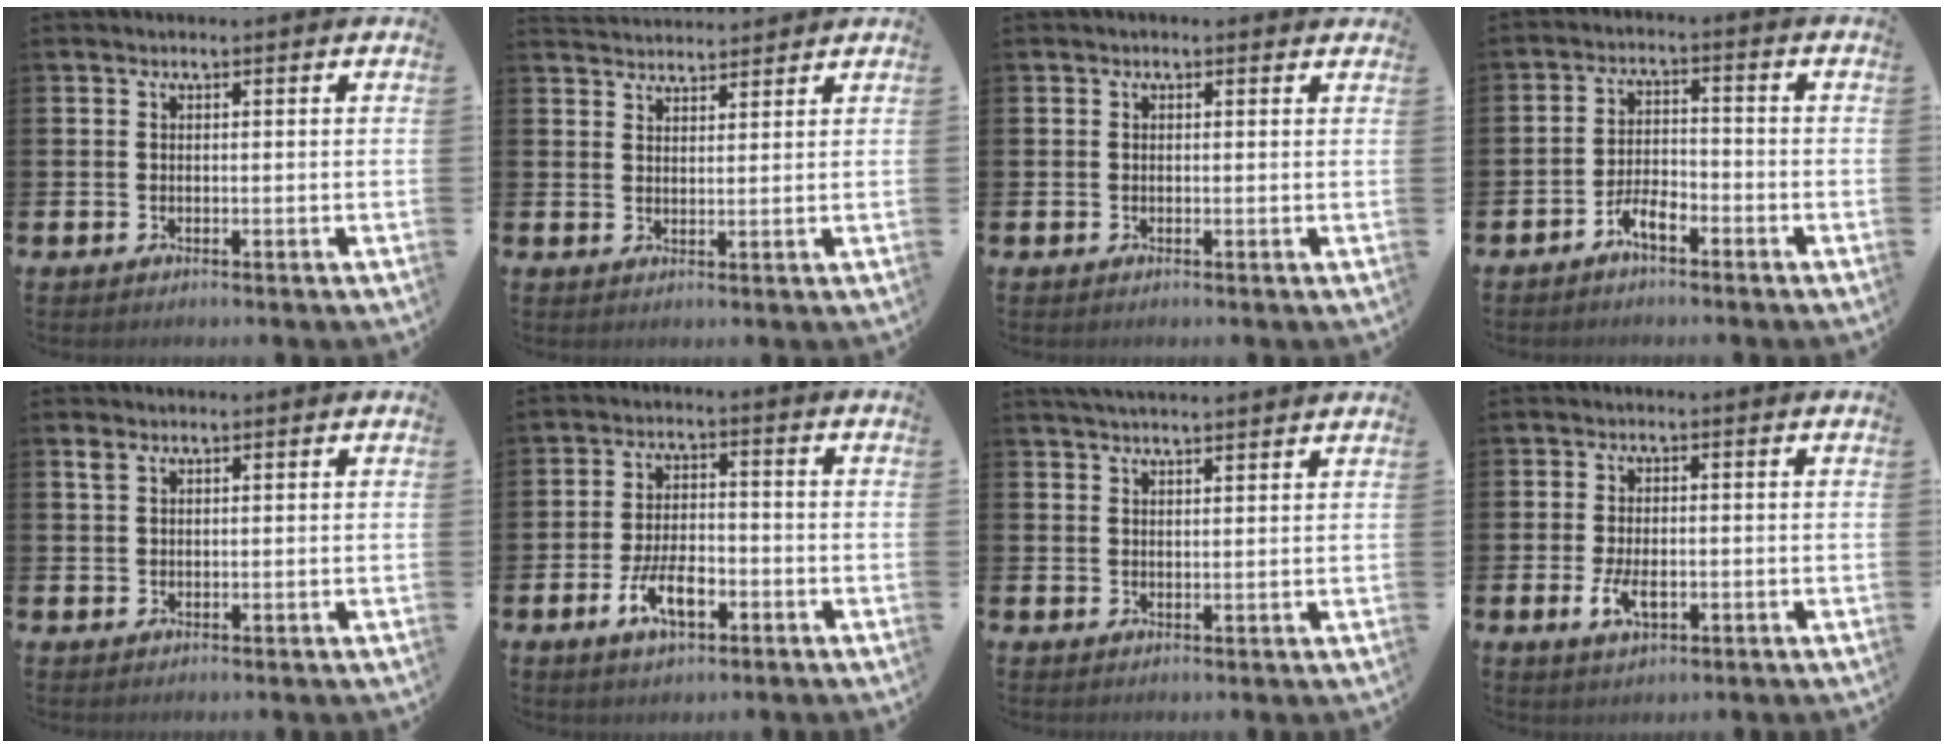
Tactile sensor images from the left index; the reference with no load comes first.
{"total": 3.1, "force": [3.1, 0.5, -0.2], "torque": [-0.001, -0.016, 0.057]}
{"total": 0.0}
{"total": 3.6, "force": [-2.6, 1.2, 2.3], "torque": [-0.043, 0.014, -0.049]}
{"total": 1.3, "force": [1.0, 0.7, 0.6], "torque": [-0.004, 0.000, 0.016]}
{"total": 6.0, "force": [-2.6, 2.8, 4.7], "torque": [-0.076, 0.000, -0.052]}
{"total": 2.8, "force": [2.8, -0.2, 0.2], "torque": [-0.006, -0.010, 0.050]}
{"total": 3.8, "force": [-0.7, 2.0, 3.1], "torque": [-0.051, -0.004, -0.015]}